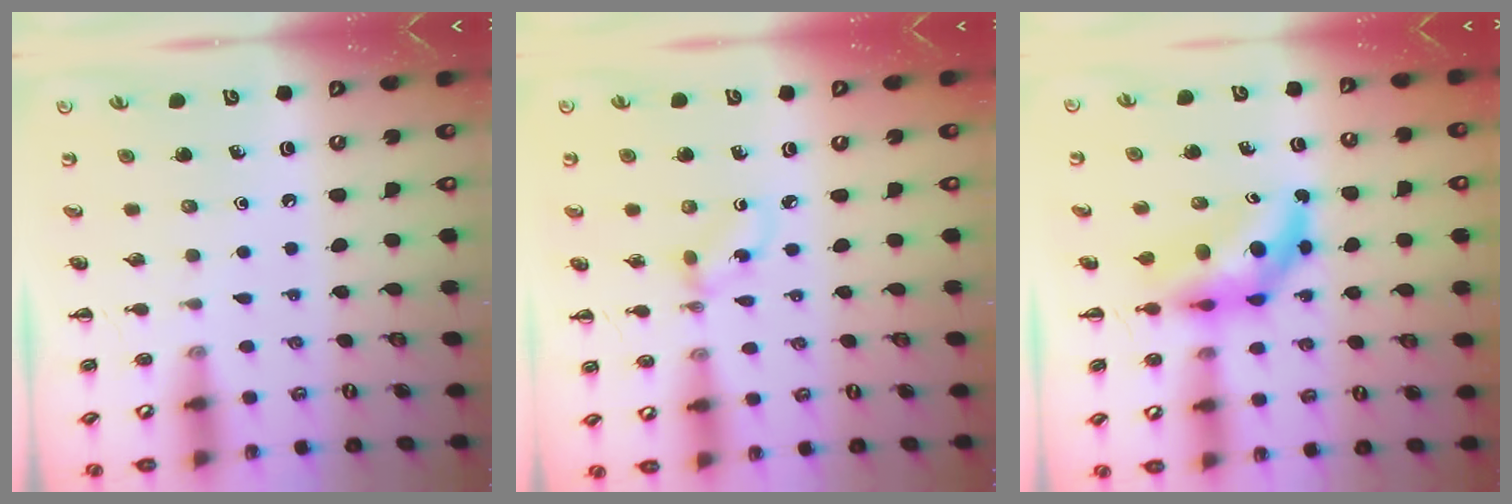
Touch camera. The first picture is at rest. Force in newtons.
{"total": 1.6, "press": 1.4, "slide": 0.6}
{"total": 6.0, "press": 5.7, "slide": 1.7}